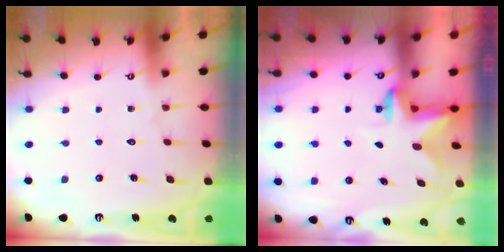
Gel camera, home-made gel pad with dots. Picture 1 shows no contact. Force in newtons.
{"total": 2.7, "press": 2.7, "slide": 0.5}